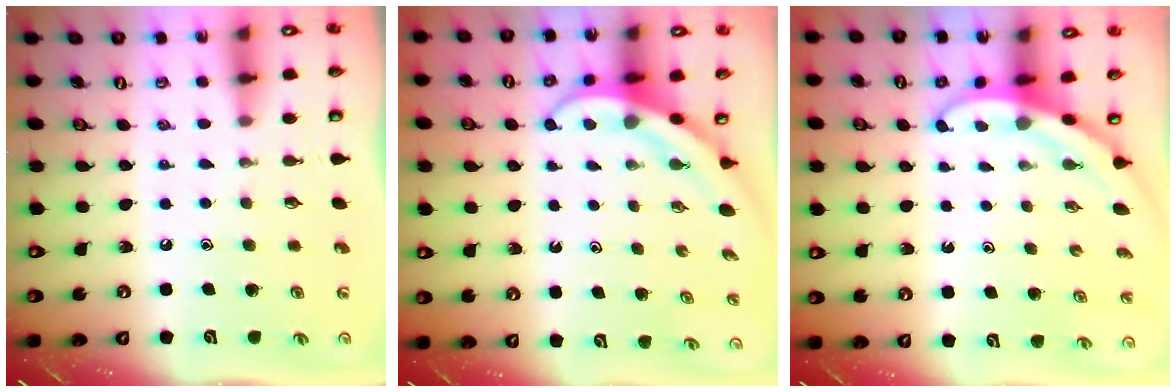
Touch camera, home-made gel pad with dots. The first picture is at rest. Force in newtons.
{"total": 4.0, "press": 4.0, "slide": 0.4}
{"total": 3.4, "press": 3.4, "slide": 0.1}